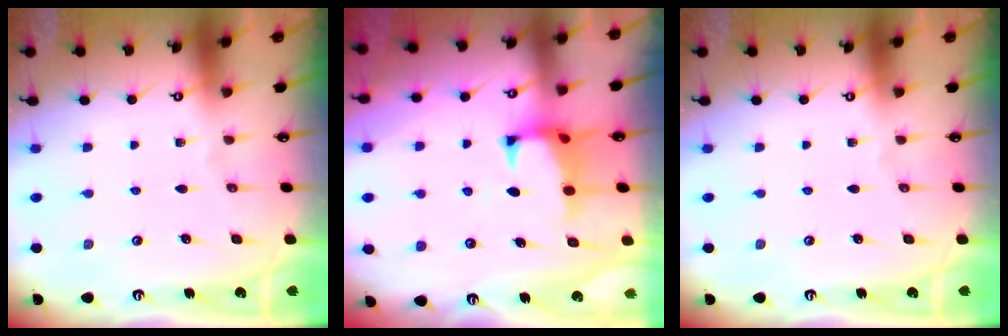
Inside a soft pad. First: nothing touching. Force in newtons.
{"total": 1.1, "press": 0.6, "slide": 0.9}
{"total": 0.0}